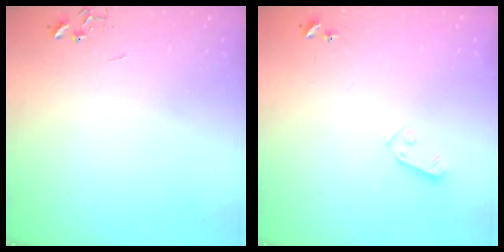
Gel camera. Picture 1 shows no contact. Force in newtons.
{"total": 3.9, "press": 3.8, "slide": 0.9}